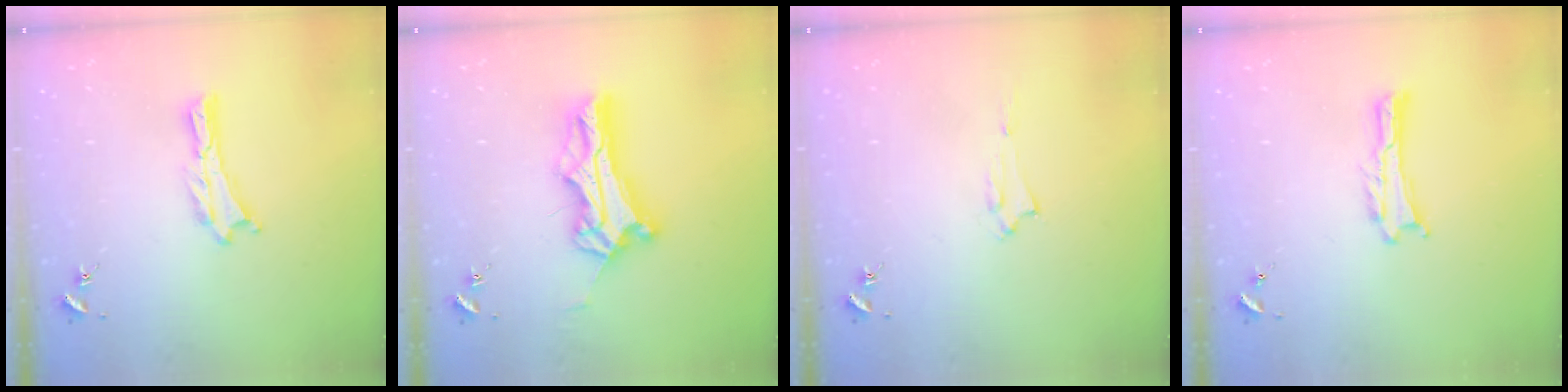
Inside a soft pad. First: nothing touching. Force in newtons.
{"total": 9.9, "press": 9.9, "slide": 0.8}
{"total": 1.5, "press": 1.5, "slide": 0.2}
{"total": 0.0}